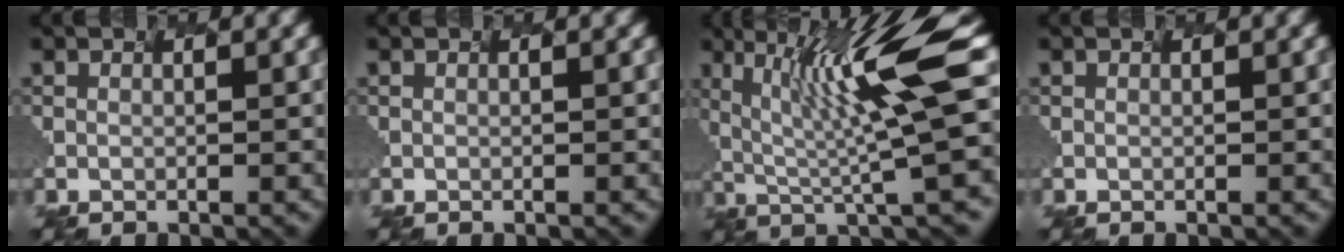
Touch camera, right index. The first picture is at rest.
{"total": 0.0}
{"total": 9.5, "force": [2.1, 1.1, 9.2], "torque": [-0.173, -0.001, 0.074]}
{"total": 0.0}